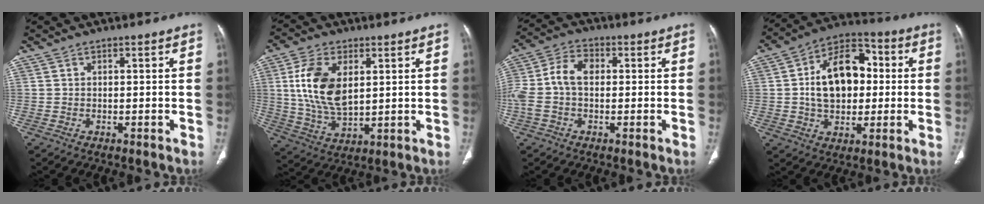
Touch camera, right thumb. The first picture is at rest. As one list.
[{"total": 13.2, "force": [3.1, 7.4, 10.5], "torque": [-0.201, -0.014, 0.065]}, {"total": 8.8, "force": [-0.1, 5.6, 6.8], "torque": [-0.151, 0.029, -0.007]}, {"total": 16.7, "force": [1.1, 11.2, 12.3], "torque": [-0.166, 0.028, 0.014]}]